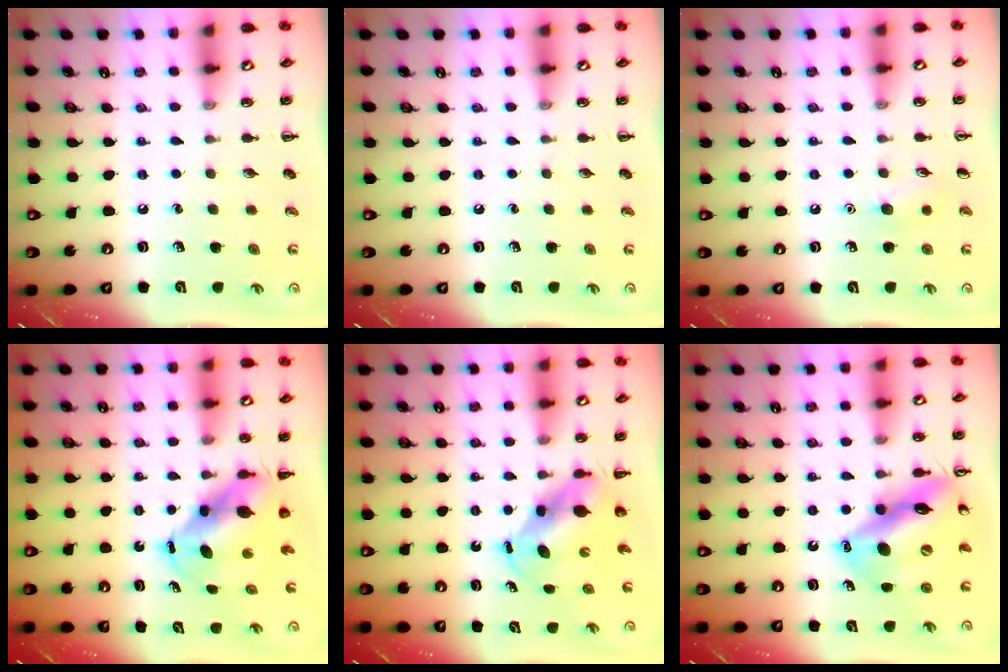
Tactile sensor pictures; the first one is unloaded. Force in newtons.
{"total": 0.0}
{"total": 7.1, "press": 6.9, "slide": 1.6}
{"total": 6.8, "press": 6.6, "slide": 1.5}
{"total": 5.4, "press": 5.3, "slide": 1.1}
{"total": 17.3, "press": 17.1, "slide": 3.1}